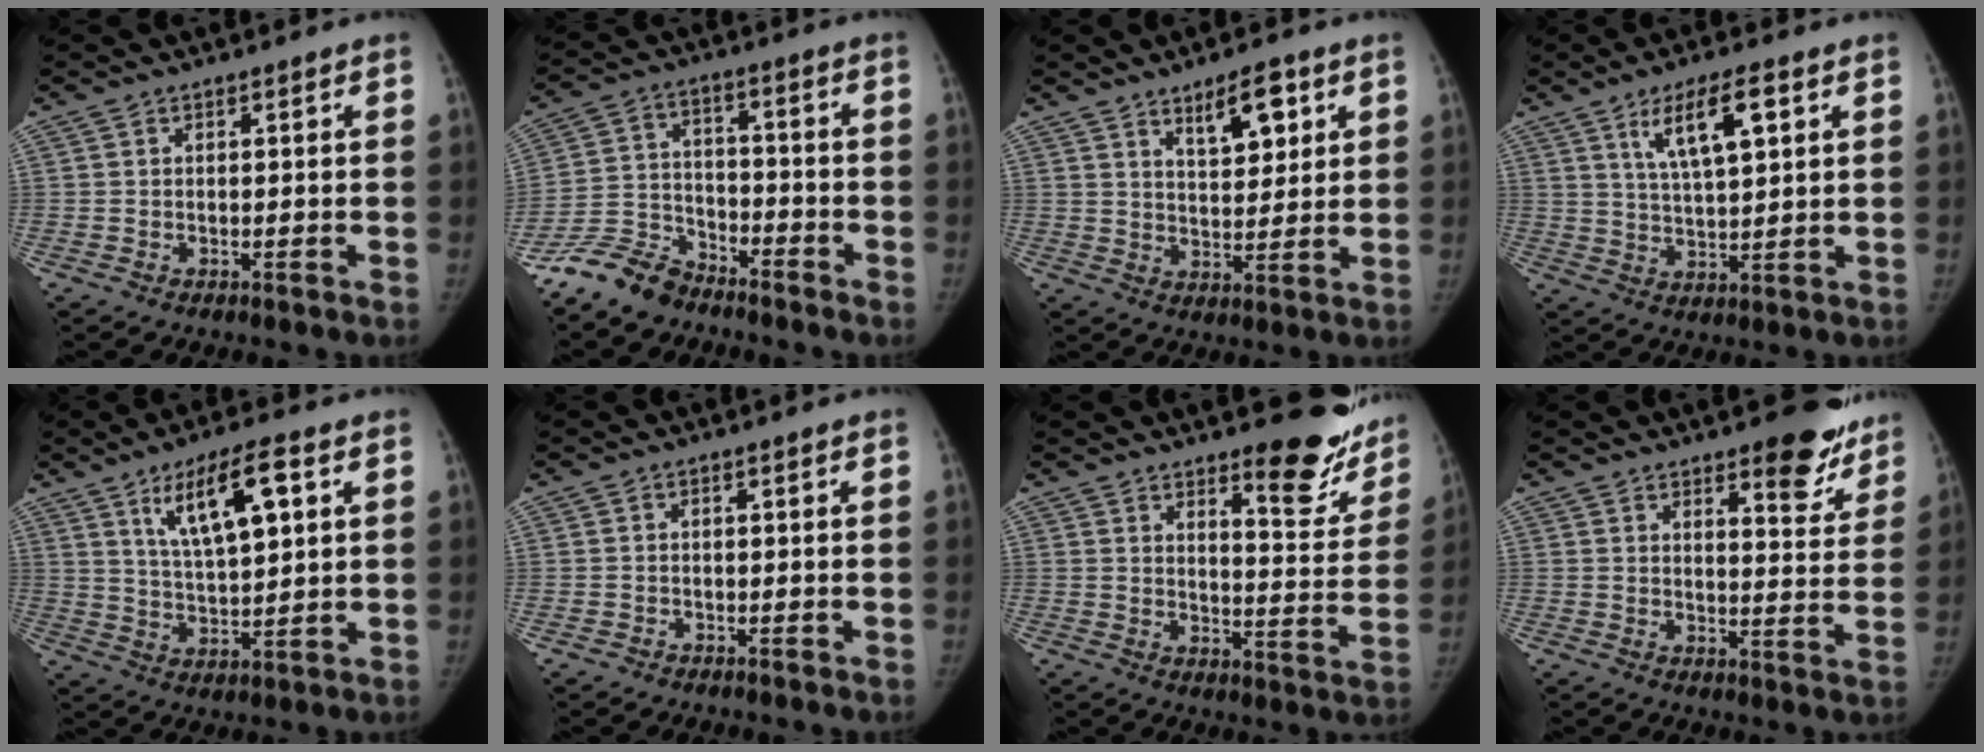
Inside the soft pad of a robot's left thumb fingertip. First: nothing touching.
{"total": 9.1, "force": [-7.7, 4.3, 2.1], "torque": [-0.033, 0.044, -0.157]}
{"total": 7.8, "force": [4.3, 3.3, 5.7], "torque": [-0.069, -0.027, 0.069]}
{"total": 9.4, "force": [4.3, 2.8, 7.9], "torque": [-0.130, -0.015, 0.081]}
{"total": 11.4, "force": [5.1, 3.4, 9.6], "torque": [-0.156, -0.018, 0.093]}
{"total": 0.8, "force": [-0.5, 0.6, 0.0], "torque": [-0.002, 0.003, -0.012]}
{"total": 13.3, "force": [10.1, 4.0, 7.7], "torque": [-0.053, -0.087, 0.128]}
{"total": 10.6, "force": [7.6, 3.6, 6.5], "torque": [-0.041, -0.049, 0.097]}